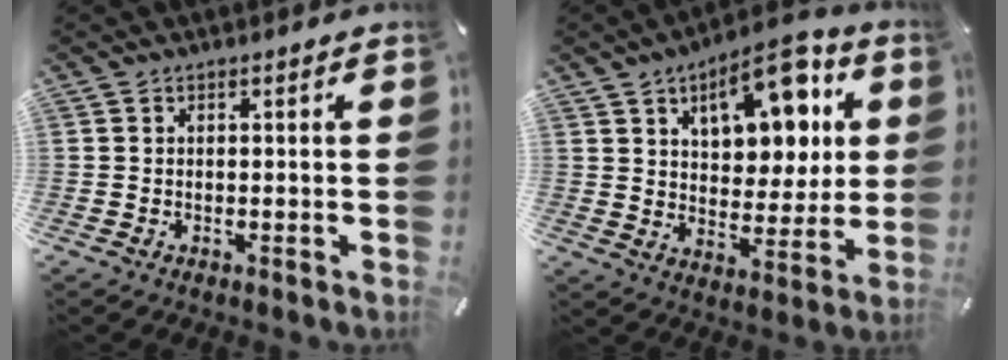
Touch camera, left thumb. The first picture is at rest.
{"total": 15.6, "force": [7.9, 8.5, 10.3], "torque": [-0.147, -0.029, 0.135]}